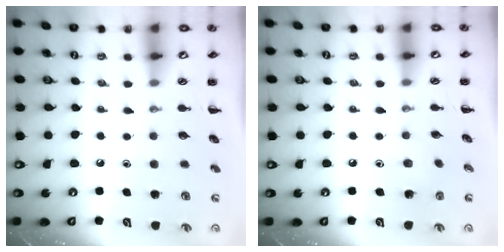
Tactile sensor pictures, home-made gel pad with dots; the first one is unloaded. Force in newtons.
{"total": 2.4, "press": 2.2, "slide": 0.9}